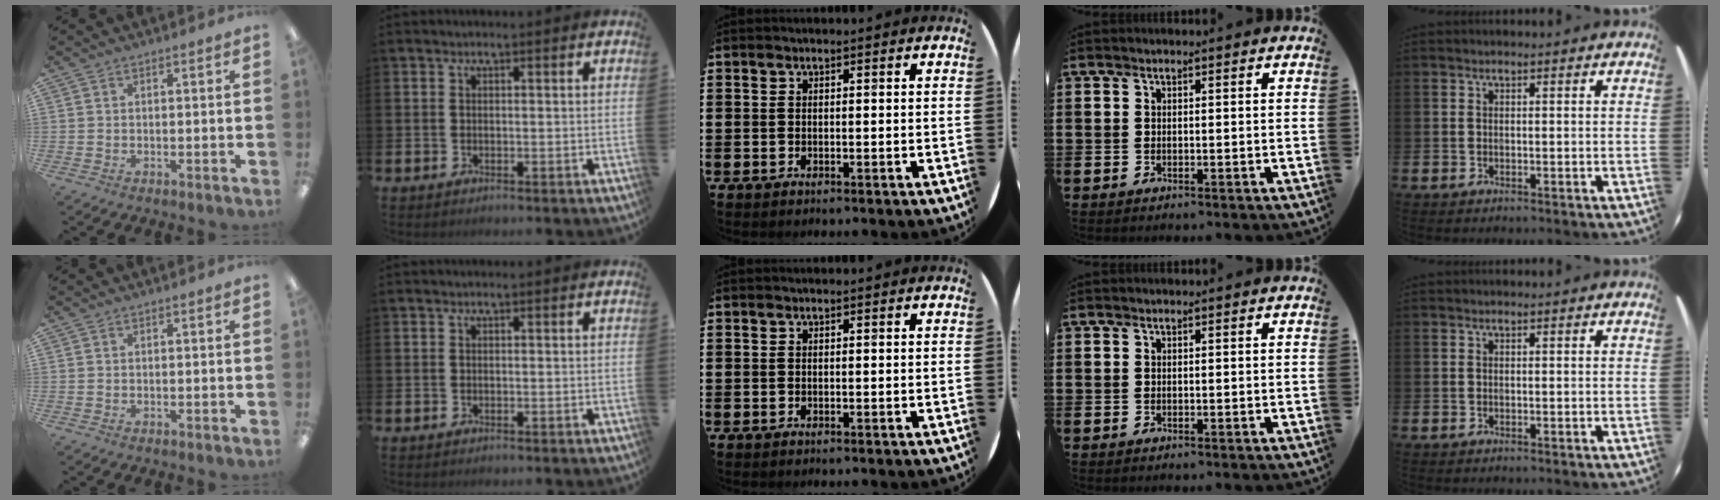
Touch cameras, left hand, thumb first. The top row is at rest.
{}